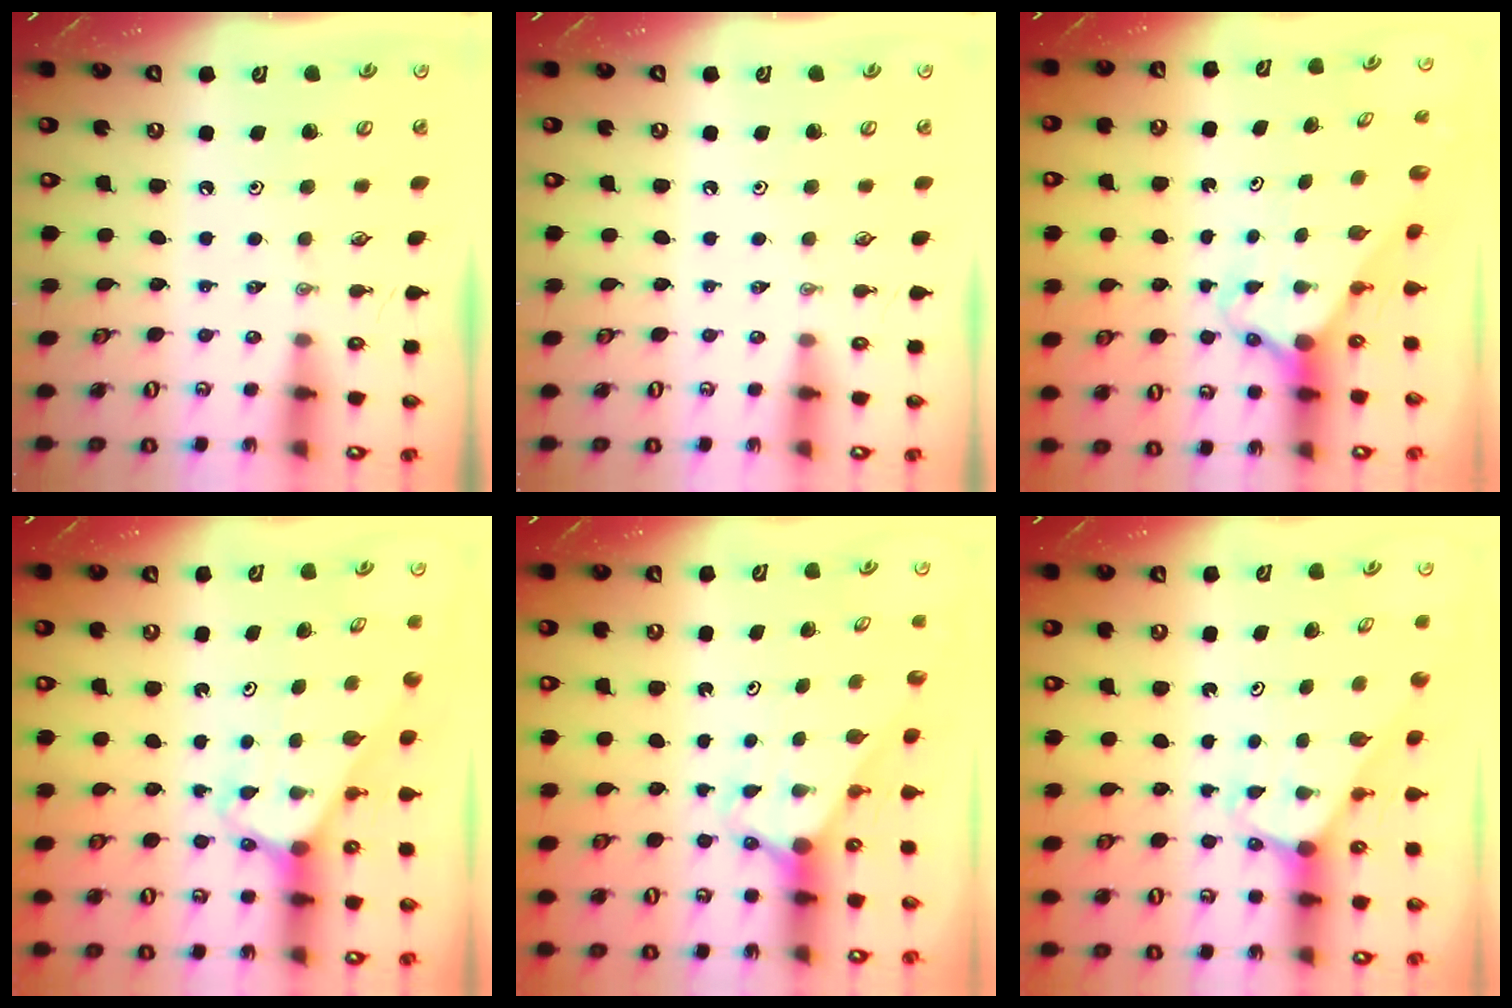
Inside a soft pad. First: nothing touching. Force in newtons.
{"total": 0.0}
{"total": 3.0, "press": 3.0, "slide": 0.2}
{"total": 2.8, "press": 2.8, "slide": 0.2}
{"total": 2.7, "press": 2.7, "slide": 0.0}
{"total": 2.1, "press": 2.1, "slide": 0.1}